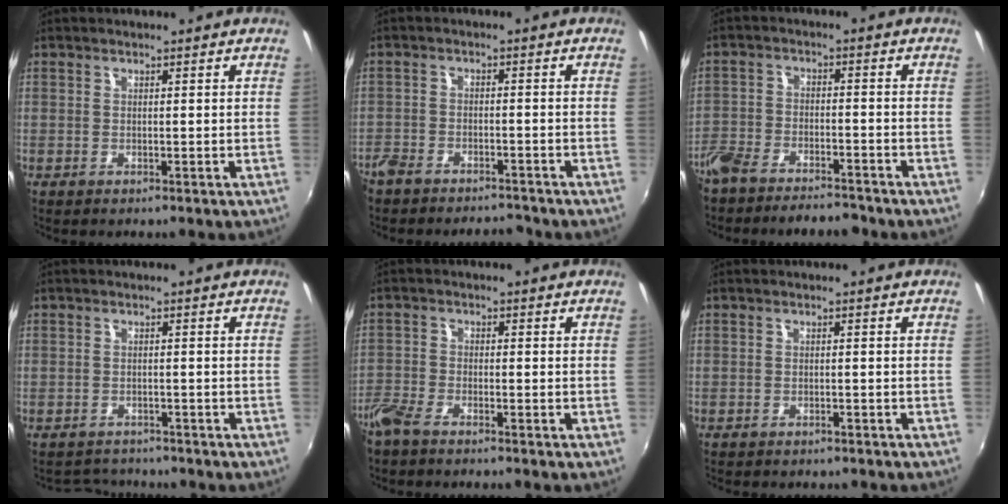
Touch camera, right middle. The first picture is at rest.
{"total": 7.8, "force": [-6.9, 2.9, 2.1], "torque": [-0.069, 0.002, -0.111]}
{"total": 9.9, "force": [-8.5, 3.5, 3.9], "torque": [-0.103, -0.009, -0.143]}
{"total": 3.6, "force": [-3.3, 1.5, -0.3], "torque": [-0.007, 0.005, -0.058]}
{"total": 4.7, "force": [-4.1, 1.1, 2.0], "torque": [-0.056, -0.012, -0.088]}
{"total": 2.7, "force": [-2.5, 0.8, 0.7], "torque": [-0.024, -0.011, -0.038]}